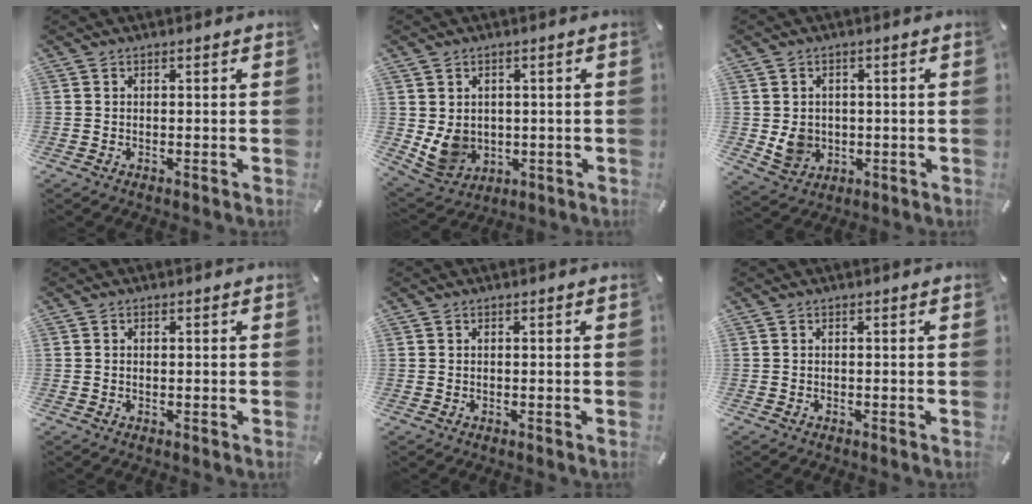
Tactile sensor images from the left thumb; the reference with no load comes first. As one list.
[{"total": 7.8, "force": [1.1, 7.2, 2.8], "torque": [-0.065, -0.011, 0.025]}, {"total": 5.6, "force": [-0.3, 5.3, 2.0], "torque": [-0.033, -0.003, -0.006]}, {"total": 0.6, "force": [0.0, 0.4, 0.4], "torque": [-0.009, 0.001, 0.000]}, {"total": 0.0}, {"total": 0.0}]